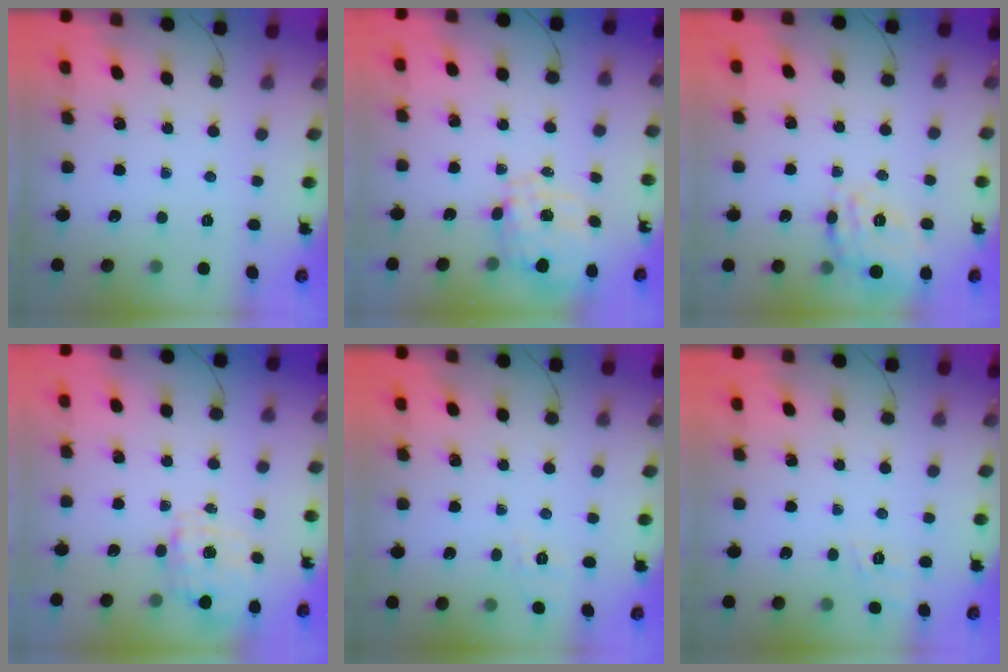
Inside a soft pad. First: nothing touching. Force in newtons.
{"total": 2.1, "press": 1.8, "slide": 1.1}
{"total": 16.1, "press": 16.1, "slide": 1.0}
{"total": 4.0, "press": 3.9, "slide": 0.9}
{"total": 1.9, "press": 0.2, "slide": 1.9}
{"total": 2.8, "press": 2.2, "slide": 1.7}